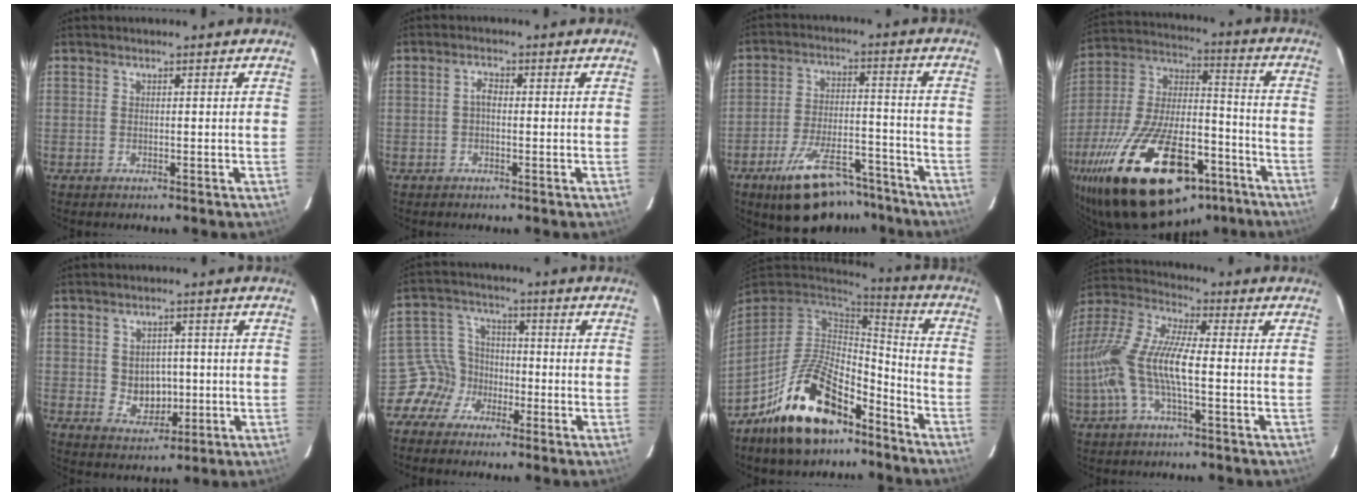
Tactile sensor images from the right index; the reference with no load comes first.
{"total": 1.6, "force": [-0.3, 0.9, 1.3], "torque": [-0.027, 0.008, -0.007]}
{"total": 17.0, "force": [-12.6, 6.7, 9.2], "torque": [-0.168, -0.001, -0.184]}
{"total": 33.9, "force": [-20.7, 14.9, 22.4], "torque": [-0.425, -0.017, -0.312]}
{"total": 5.8, "force": [-0.2, 5.0, 3.0], "torque": [-0.055, 0.003, 0.012]}
{"total": 6.3, "force": [-3.9, 5.0, -0.2], "torque": [-0.003, 0.031, -0.080]}
{"total": 19.1, "force": [-12.2, 9.0, 11.7], "torque": [-0.238, 0.010, -0.198]}
{"total": 15.7, "force": [-2.6, 4.1, 14.9], "torque": [-0.299, 0.000, -0.054]}